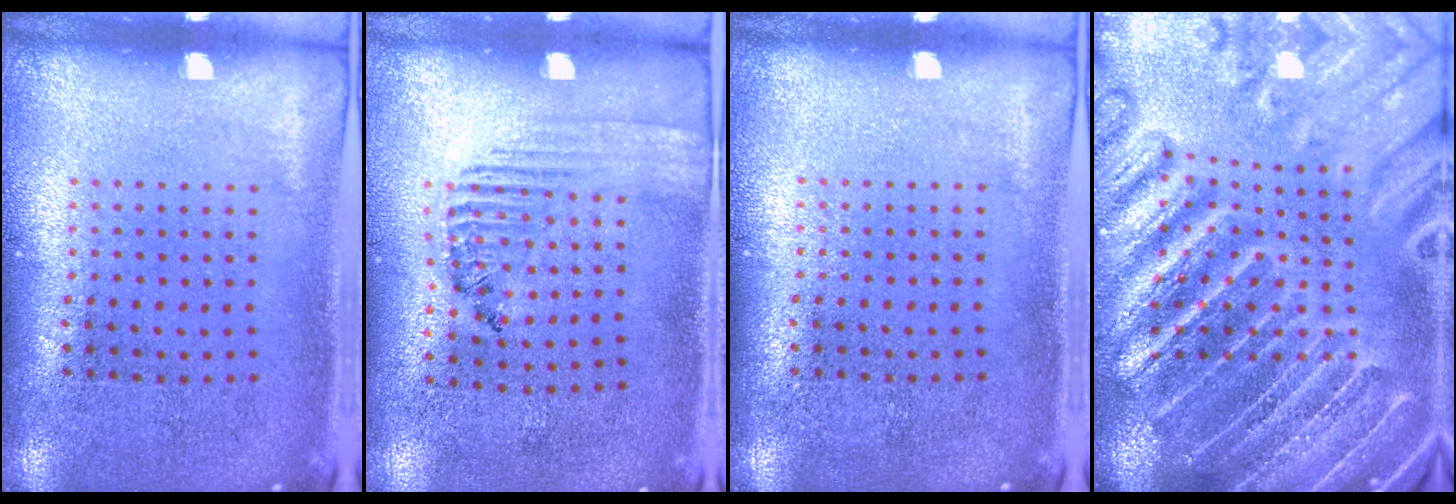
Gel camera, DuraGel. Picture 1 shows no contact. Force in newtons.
{"total": 1.4, "press": 1.1, "slide": 0.9}
{"total": 0.0}
{"total": 4.0, "press": 3.9, "slide": 1.1}